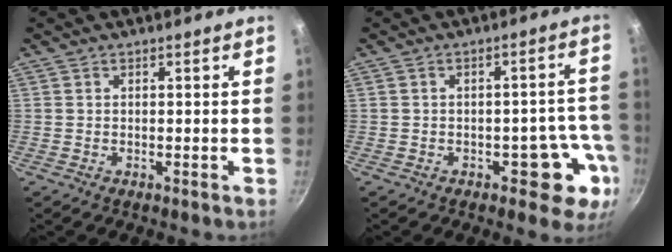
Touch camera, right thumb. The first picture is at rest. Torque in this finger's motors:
{"motor_torque": [1.34, 1.14, -0.16, 0.03, 0.20]}